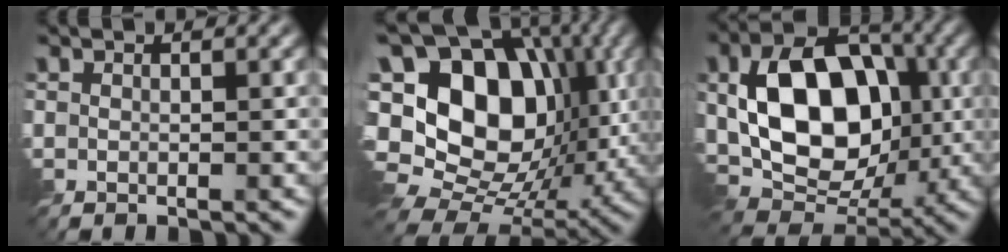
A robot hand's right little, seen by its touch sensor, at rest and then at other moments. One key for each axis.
{"total": 17.3, "fx": 1.3, "fy": 13.4, "fz": 10.8, "tx": -0.213, "ty": 0.018, "tz": 0.027}
{"total": 11.4, "fx": 0.3, "fy": 7.9, "fz": 8.2, "tx": -0.143, "ty": 0.000, "tz": 0.005}